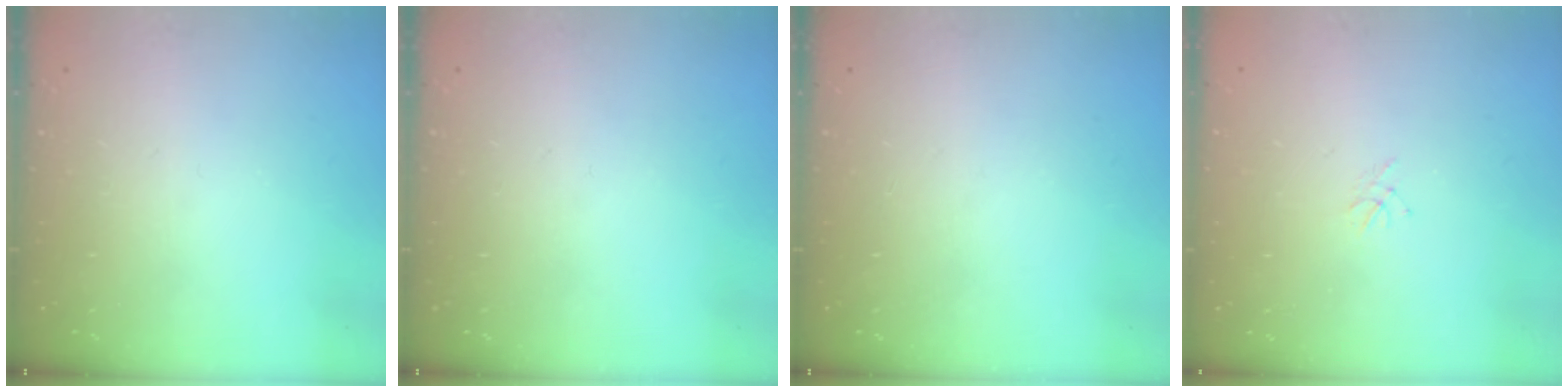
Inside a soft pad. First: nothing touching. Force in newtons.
{"total": 0.0}
{"total": 0.0}
{"total": 1.5, "press": 1.4, "slide": 0.4}